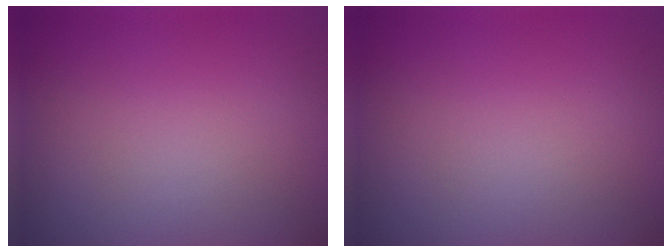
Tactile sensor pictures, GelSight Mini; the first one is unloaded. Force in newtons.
{"total": 0.0}